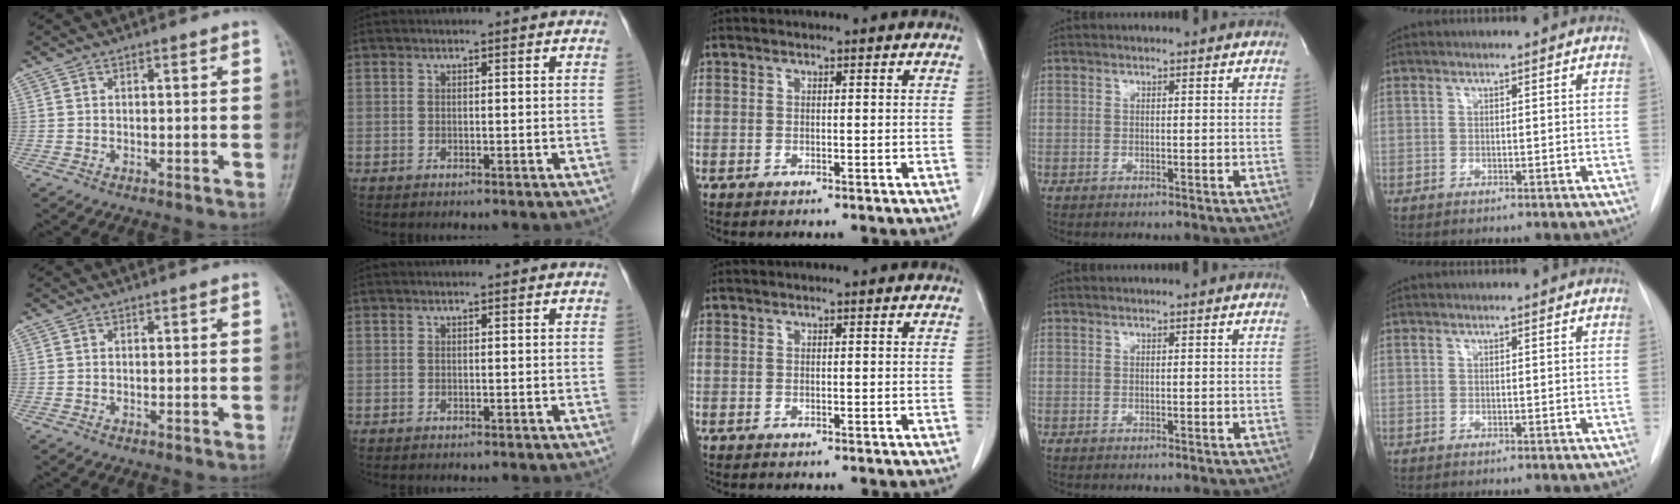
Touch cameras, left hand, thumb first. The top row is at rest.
{}